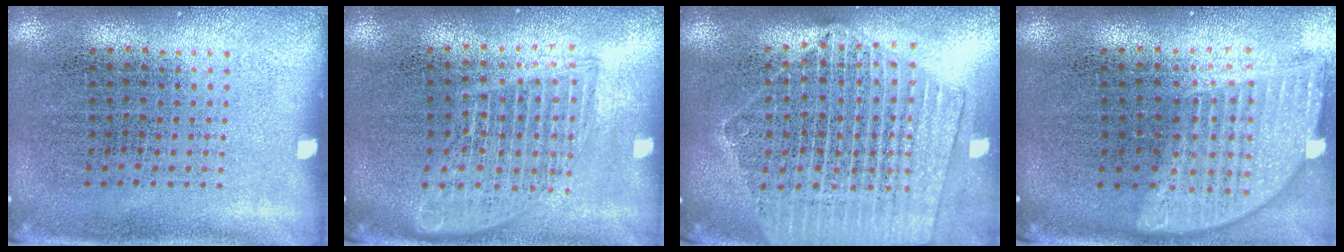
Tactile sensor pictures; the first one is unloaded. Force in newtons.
{"total": 1.6, "press": 1.5, "slide": 0.8}
{"total": 2.2, "press": 2.0, "slide": 0.9}
{"total": 1.9, "press": 1.5, "slide": 1.2}